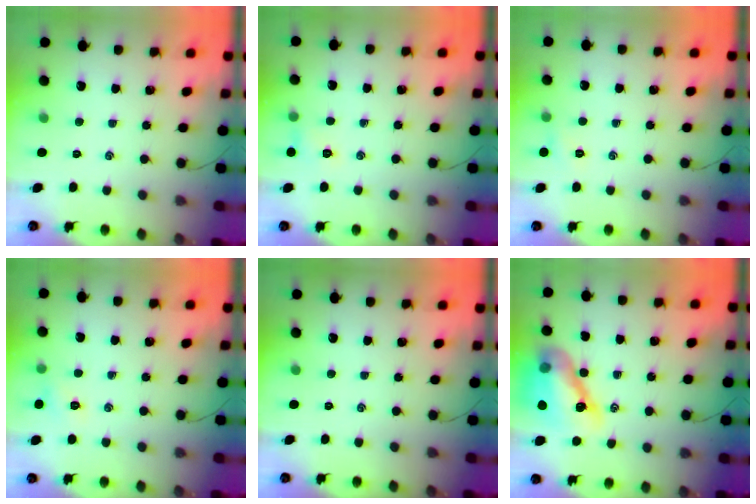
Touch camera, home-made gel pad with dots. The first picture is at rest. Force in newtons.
{"total": 6.3, "press": 6.2, "slide": 1.3}
{"total": 5.0, "press": 4.8, "slide": 1.4}
{"total": 5.6, "press": 5.4, "slide": 1.5}
{"total": 0.0}
{"total": 16.2, "press": 15.6, "slide": 4.6}